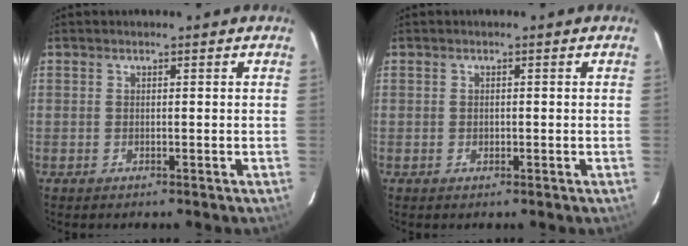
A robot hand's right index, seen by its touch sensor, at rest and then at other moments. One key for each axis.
{"total": 0.8, "fx": -0.2, "fy": 0.7, "fz": 0.3, "tx": -0.003, "ty": 0.000, "tz": -0.002}